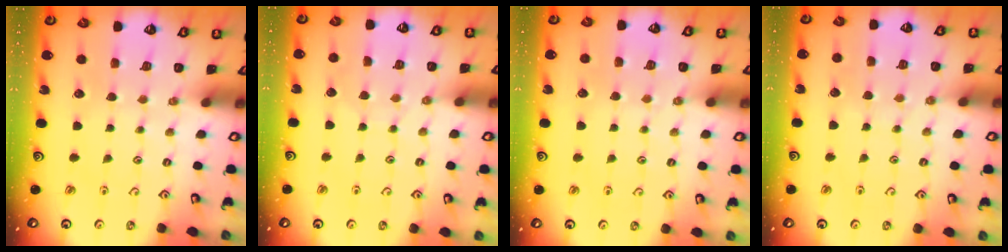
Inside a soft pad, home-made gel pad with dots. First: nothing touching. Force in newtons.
{"total": 3.1, "press": 3.1, "slide": 0.4}
{"total": 2.5, "press": 2.4, "slide": 0.4}
{"total": 3.9, "press": 3.8, "slide": 0.6}